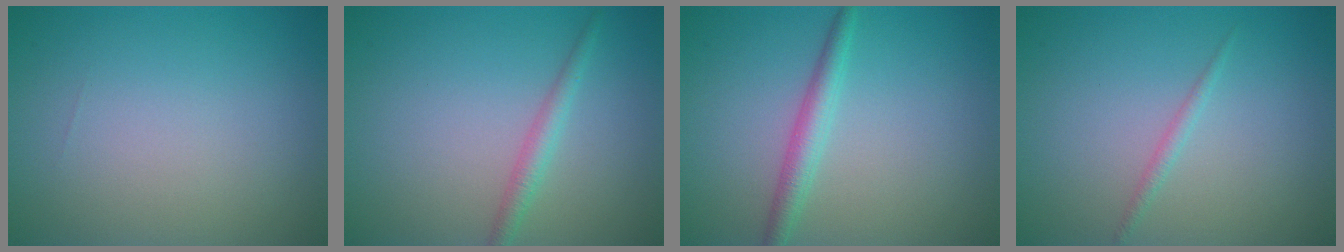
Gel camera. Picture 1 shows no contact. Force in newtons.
{"total": 1.7, "press": 1.7, "slide": 0.0}
{"total": 2.4, "press": 2.4, "slide": 0.1}
{"total": 0.9, "press": 0.9, "slide": 0.1}